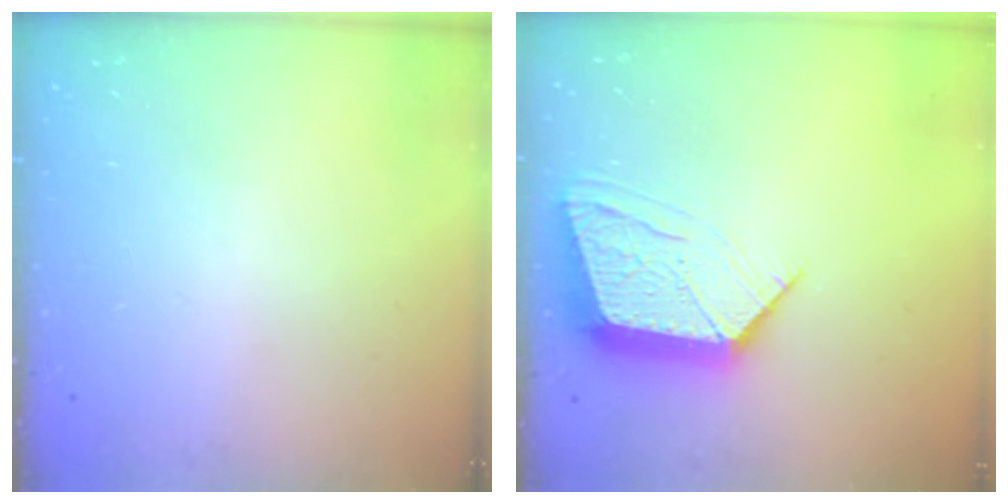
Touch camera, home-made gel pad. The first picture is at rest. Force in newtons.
{"total": 13.2, "press": 13.1, "slide": 1.1}